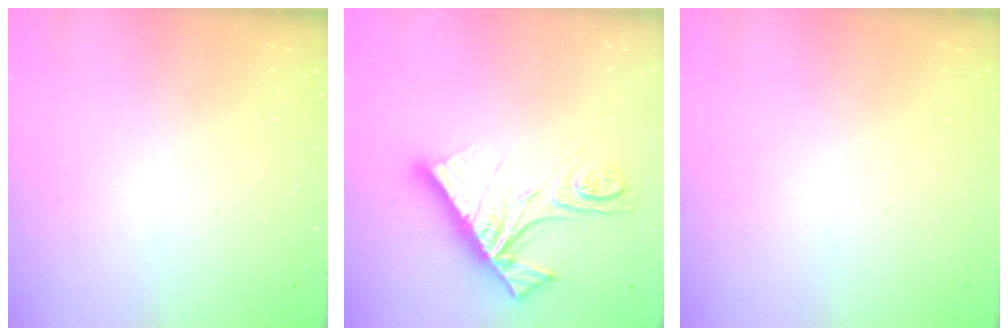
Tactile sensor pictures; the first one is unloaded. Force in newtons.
{"total": 17.9, "press": 17.8, "slide": 2.0}
{"total": 0.0}